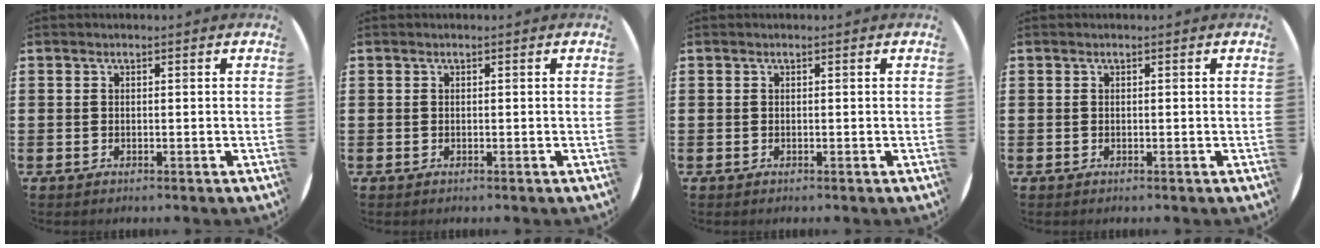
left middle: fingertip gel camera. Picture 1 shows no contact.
{"total": 0.0}
{"total": 0.0}
{"total": 0.0}